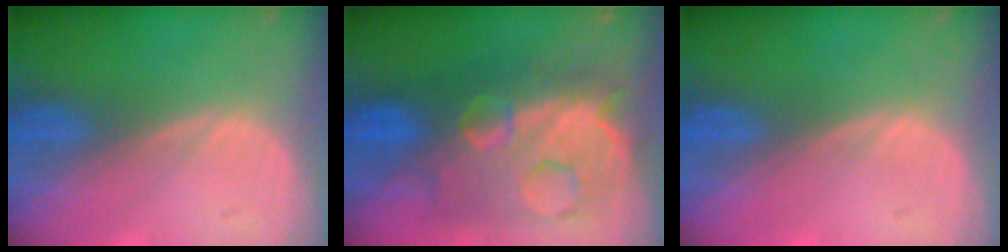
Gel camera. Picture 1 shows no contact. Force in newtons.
{"total": 12.3, "press": 12.2, "slide": 1.2}
{"total": 0.0}